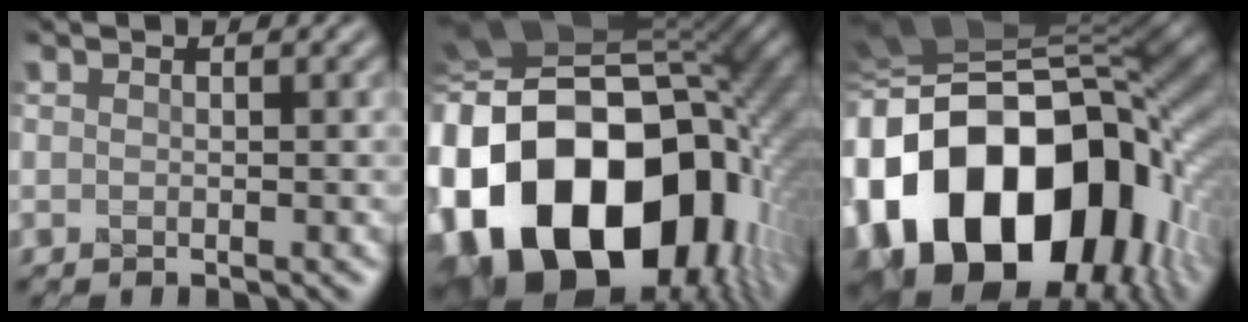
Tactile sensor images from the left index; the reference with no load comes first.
{"total": 21.7, "force": [-5.5, 15.5, 14.3], "torque": [-0.310, -0.031, -0.088]}
{"total": 21.2, "force": [-5.3, 15.5, 13.4], "torque": [-0.287, -0.041, -0.079]}